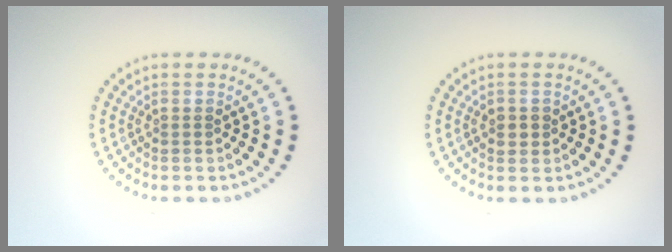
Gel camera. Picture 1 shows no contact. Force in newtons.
{"total": 1.2, "press": 1.2, "slide": 0.4}